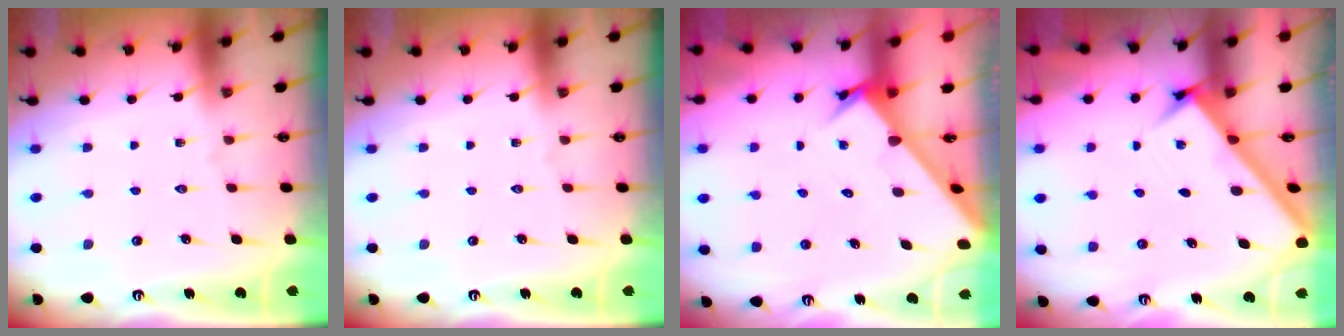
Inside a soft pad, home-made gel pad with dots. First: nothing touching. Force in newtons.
{"total": 0.0}
{"total": 2.8, "press": 2.8, "slide": 0.3}
{"total": 2.8, "press": 2.8, "slide": 0.3}